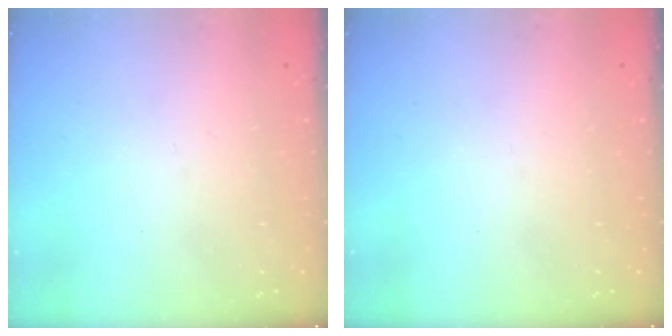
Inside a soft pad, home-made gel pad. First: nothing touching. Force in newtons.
{"total": 0.0}